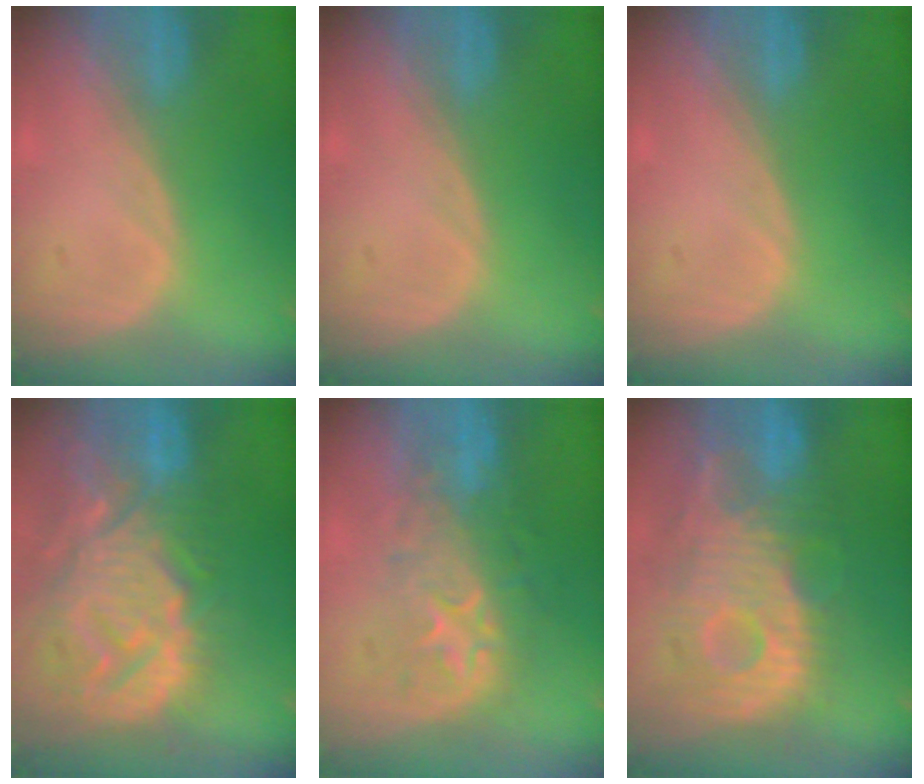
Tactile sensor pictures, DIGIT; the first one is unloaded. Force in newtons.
{"total": 0.0}
{"total": 0.0}
{"total": 14.3, "press": 12.3, "slide": 7.3}
{"total": 8.6, "press": 8.6, "slide": 0.5}
{"total": 12.0, "press": 10.7, "slide": 5.4}